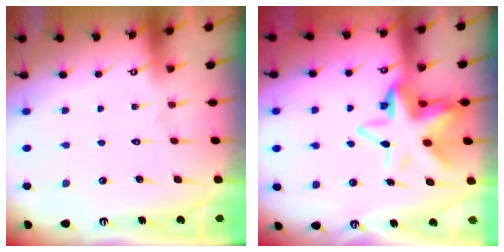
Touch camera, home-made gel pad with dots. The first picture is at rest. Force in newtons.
{"total": 12.5, "press": 12.4, "slide": 1.7}